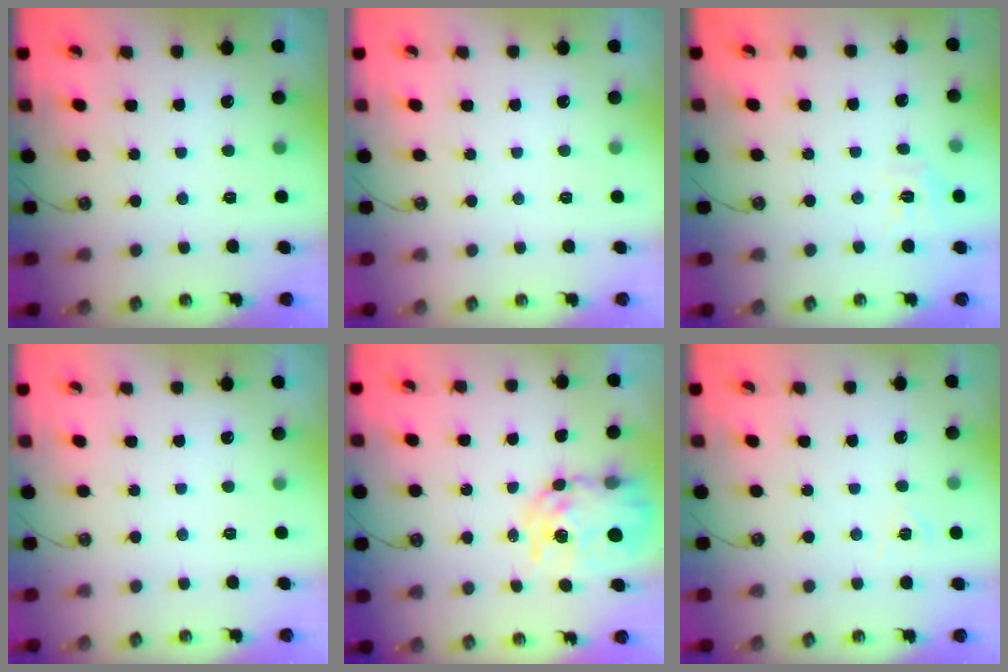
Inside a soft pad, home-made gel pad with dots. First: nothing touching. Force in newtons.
{"total": 0.0}
{"total": 7.0, "press": 7.0, "slide": 0.7}
{"total": 0.0}
{"total": 12.3, "press": 12.2, "slide": 1.0}
{"total": 5.7, "press": 5.7, "slide": 0.5}